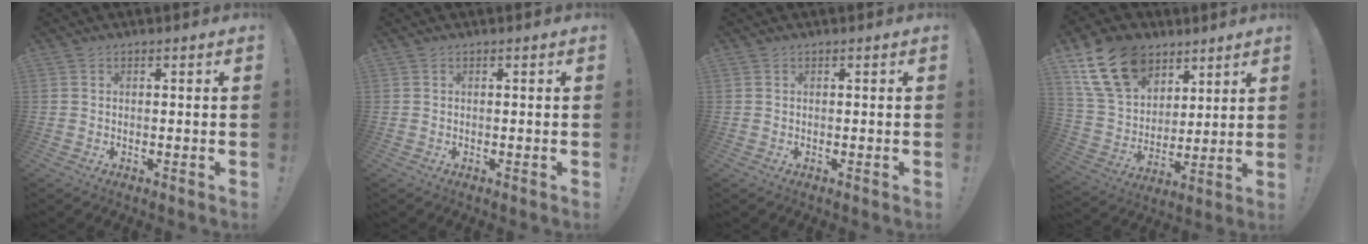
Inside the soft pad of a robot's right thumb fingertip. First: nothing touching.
{"total": 0.0}
{"total": 0.0}
{"total": 18.9, "force": [10.0, 13.3, 8.9], "torque": [-0.152, -0.042, 0.198]}